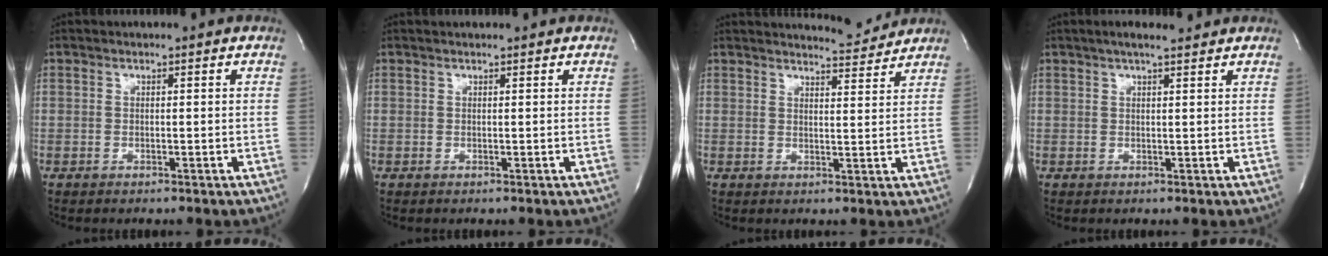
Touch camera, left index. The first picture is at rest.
{"total": 1.2, "force": [1.1, 0.1, 0.4], "torque": [-0.007, 0.012, 0.017]}
{"total": 4.3, "force": [4.2, -0.3, -0.3], "torque": [-0.005, -0.016, 0.055]}
{"total": 4.0, "force": [3.3, 0.5, 2.3], "torque": [-0.038, 0.017, 0.052]}